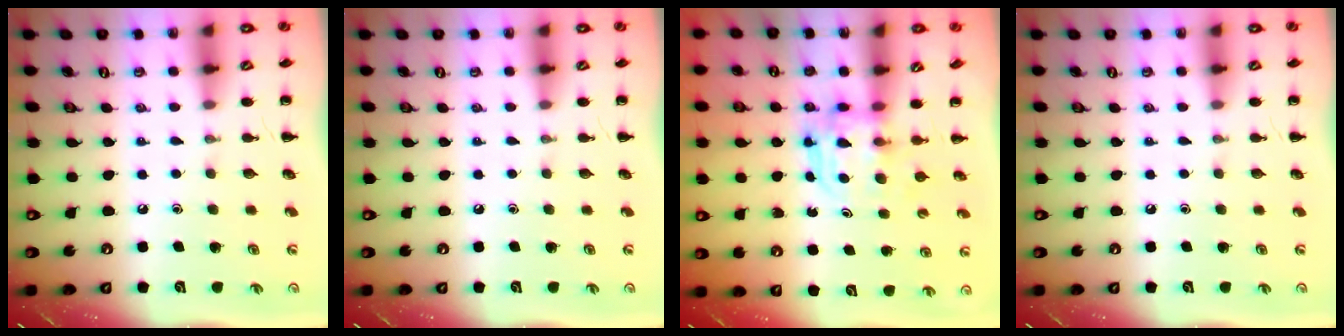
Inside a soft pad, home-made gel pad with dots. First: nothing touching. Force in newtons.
{"total": 0.0}
{"total": 3.8, "press": 3.8, "slide": 0.2}
{"total": 0.0}